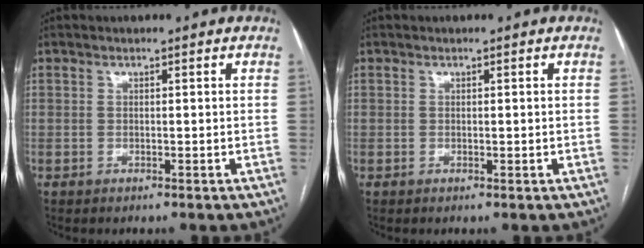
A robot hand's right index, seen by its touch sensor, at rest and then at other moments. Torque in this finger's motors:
{"motor_torque": [-0.11, 0.01, -0.03, -0.01]}